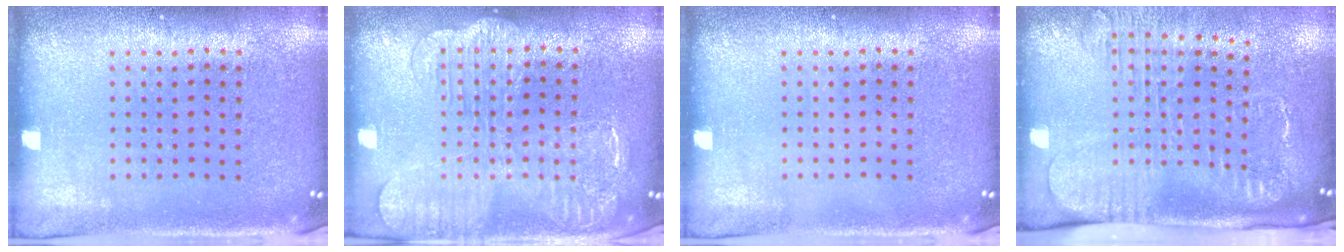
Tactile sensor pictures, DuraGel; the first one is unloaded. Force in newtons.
{"total": 2.3, "press": 2.2, "slide": 0.4}
{"total": 0.0}
{"total": 2.6, "press": 2.0, "slide": 1.7}